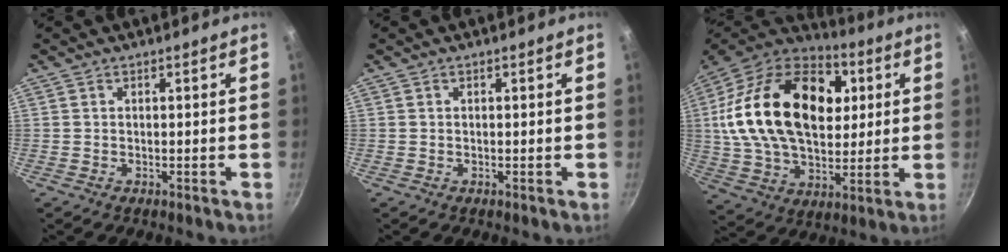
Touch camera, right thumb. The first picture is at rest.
{"total": 0.0}
{"total": 31.1, "force": [6.1, 19.9, 23.1], "torque": [-0.393, 0.015, 0.097]}